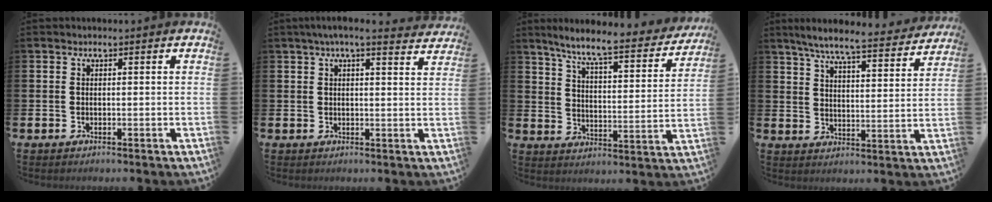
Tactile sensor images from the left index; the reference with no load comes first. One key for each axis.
{"total": 5.1, "fx": 4.5, "fy": 0.2, "fz": 2.3, "tx": -0.046, "ty": -0.018, "tz": 0.077}
{"total": 7.6, "fx": 6.8, "fy": 0.7, "fz": 3.5, "tx": -0.091, "ty": -0.050, "tz": 0.109}
{"total": 7.4, "fx": 6.8, "fy": 0.3, "fz": 2.9, "tx": -0.077, "ty": -0.043, "tz": 0.114}